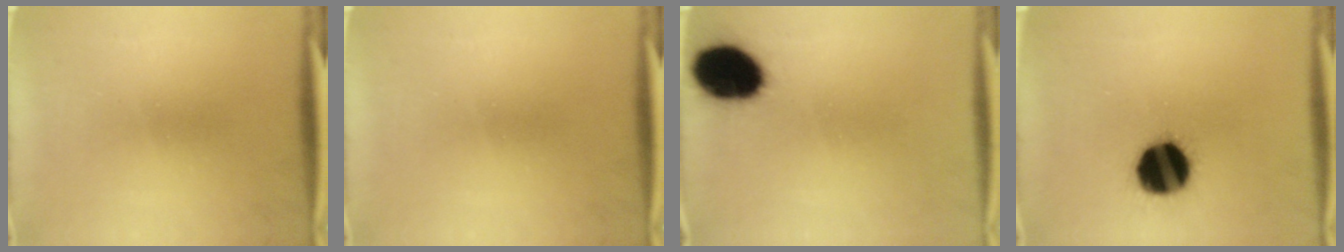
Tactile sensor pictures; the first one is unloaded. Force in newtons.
{"total": 0.0}
{"total": 15.2}
{"total": 17.1}